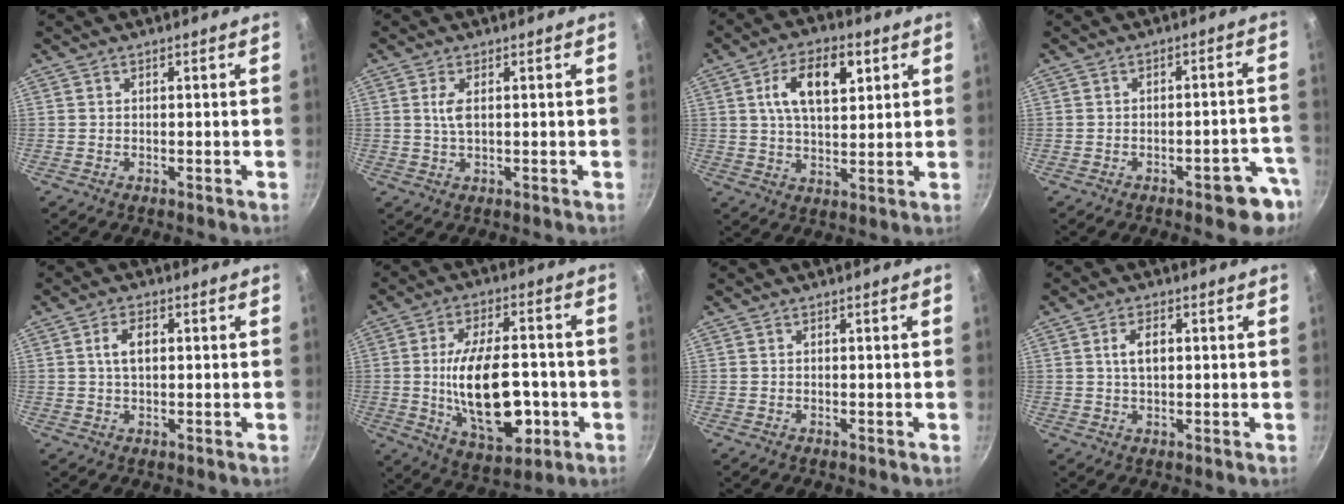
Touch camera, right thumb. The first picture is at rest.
{"total": 2.8, "force": [0.5, 1.1, 2.5], "torque": [-0.061, 0.000, 0.015]}
{"total": 11.8, "force": [4.0, 6.0, 9.3], "torque": [-0.143, -0.004, 0.068]}
{"total": 8.0, "force": [-4.4, 2.7, 6.2], "torque": [-0.060, 0.037, -0.048]}
{"total": 4.1, "force": [0.8, 2.3, 3.4], "torque": [-0.062, 0.006, 0.014]}
{"total": 18.5, "force": [-2.7, 9.4, 15.7], "torque": [-0.242, 0.012, -0.031]}
{"total": 0.0}
{"total": 4.0, "force": [0.8, 2.1, 3.3], "torque": [-0.058, 0.003, 0.016]}